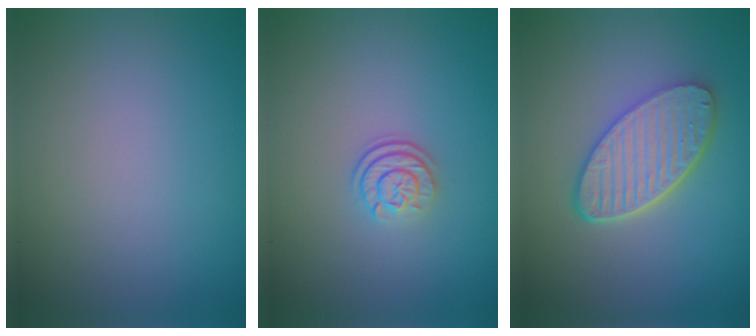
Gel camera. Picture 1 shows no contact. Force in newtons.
{"total": 2.4, "press": 1.8, "slide": 1.6}
{"total": 5.7, "press": 4.5, "slide": 3.5}